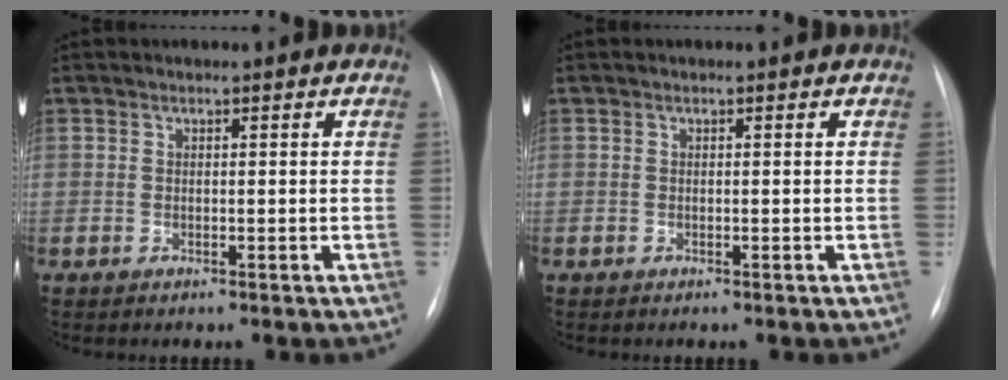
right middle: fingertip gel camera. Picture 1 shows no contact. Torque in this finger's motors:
{"motor_torque": [-0.28, 0.10, -0.11, -0.06]}